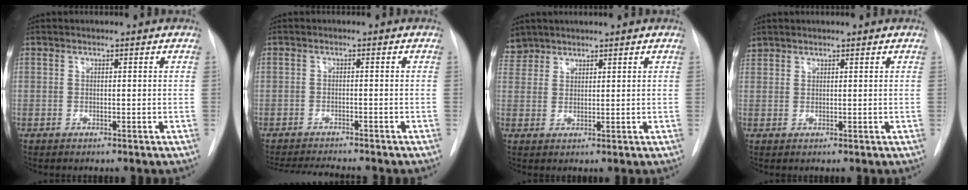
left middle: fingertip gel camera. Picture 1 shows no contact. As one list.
[{"total": 6.9, "force": [-6.4, 0.3, 2.5], "torque": [-0.036, -0.011, -0.098]}, {"total": 3.5, "force": [3.1, 1.7, -0.3], "torque": [0.010, 0.009, 0.061]}, {"total": 1.6, "force": [1.4, 0.7, -0.2], "torque": [0.004, 0.009, 0.028]}]